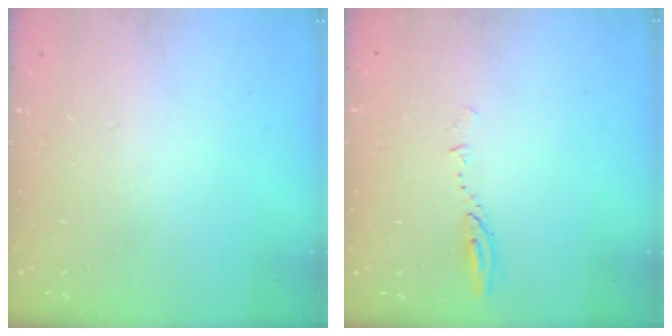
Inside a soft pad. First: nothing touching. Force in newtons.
{"total": 4.9, "press": 4.8, "slide": 0.6}